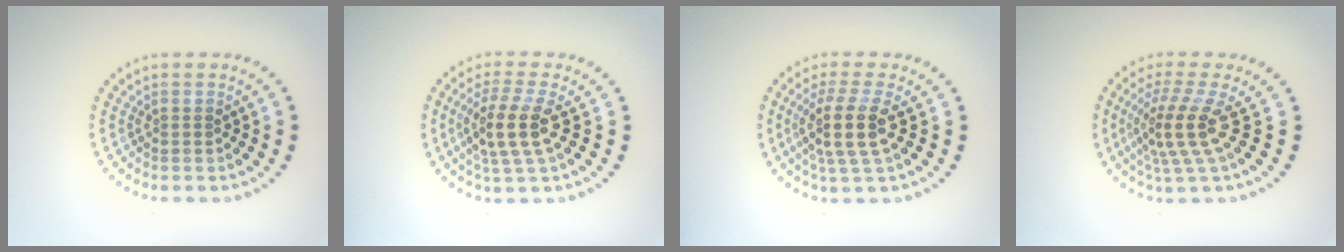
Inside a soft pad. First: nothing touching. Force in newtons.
{"total": 3.9, "press": 3.5, "slide": 1.9}
{"total": 4.0, "press": 3.2, "slide": 2.3}
{"total": 4.1, "press": 2.9, "slide": 3.0}